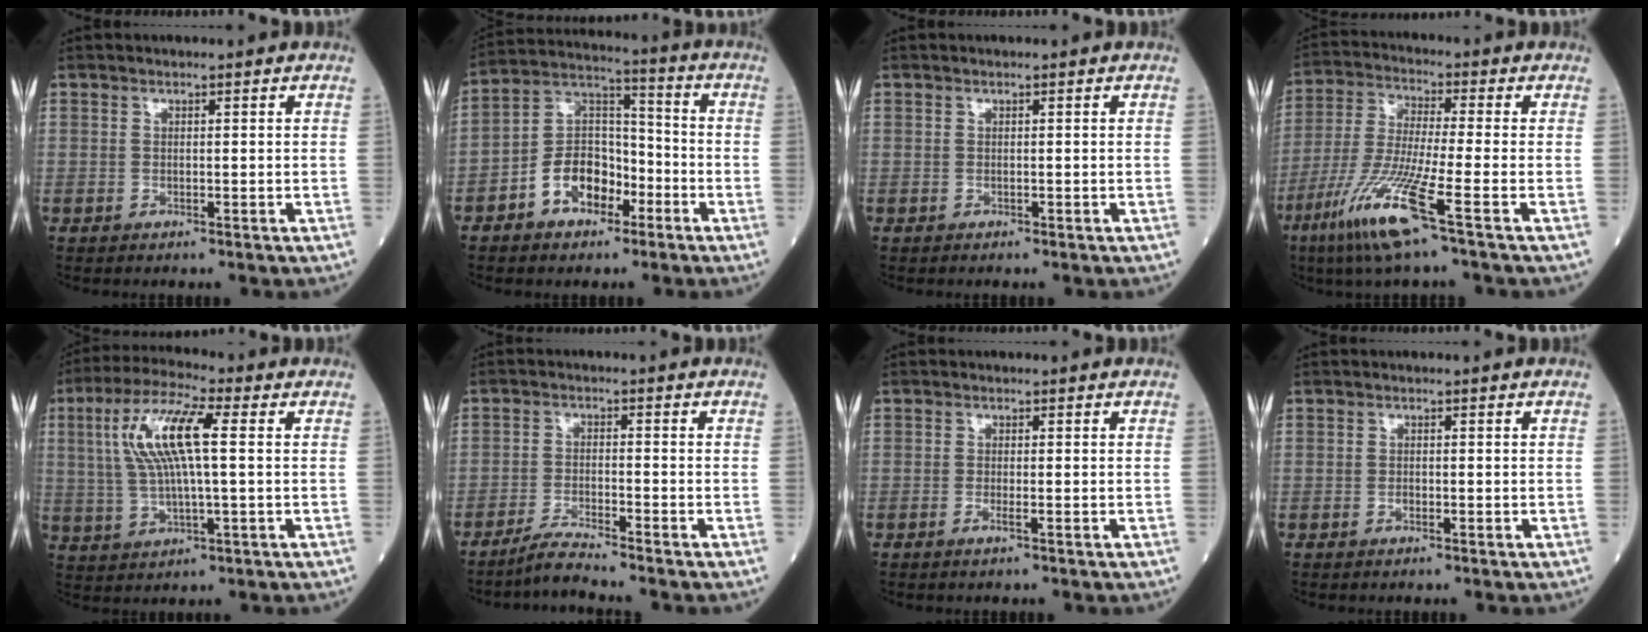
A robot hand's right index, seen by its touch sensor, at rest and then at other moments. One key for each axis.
{"total": 9.9, "fx": -4.6, "fy": 6.3, "fz": 6.1, "tx": -0.125, "ty": 0.031, "tz": -0.081}
{"total": 0.0}
{"total": 12.1, "fx": -6.3, "fy": -0.7, "fz": 10.3, "tx": -0.218, "ty": -0.033, "tz": -0.127}
{"total": 11.2, "fx": 2.3, "fy": 1.9, "fz": 10.8, "tx": -0.229, "ty": 0.018, "tz": 0.044}
{"total": 4.1, "fx": -3.8, "fy": -1.1, "fz": 1.1, "tx": -0.030, "ty": -0.019, "tz": -0.075}
{"total": 1.1, "fx": -0.6, "fy": -0.1, "fz": 0.9, "tx": -0.018, "ty": -0.001, "tz": -0.011}
{"total": 0.6, "fx": -0.3, "fy": 0.3, "fz": 0.4, "tx": -0.007, "ty": 0.001, "tz": -0.003}